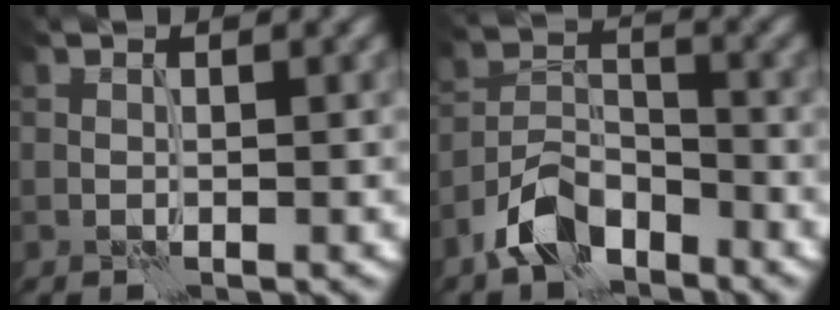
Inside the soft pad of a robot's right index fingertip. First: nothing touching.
{"total": 5.5, "force": [-3.9, 2.8, 2.8], "torque": [-0.046, 0.003, -0.086]}